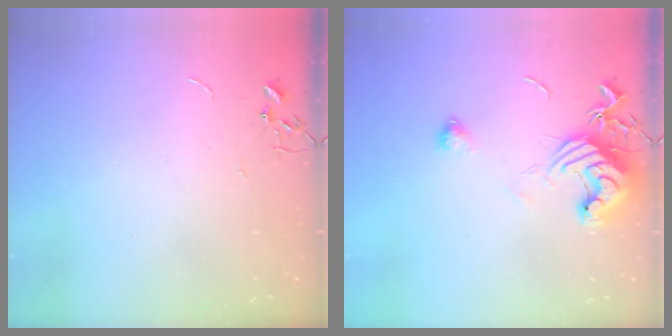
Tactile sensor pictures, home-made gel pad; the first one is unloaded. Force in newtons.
{"total": 12.0, "press": 11.9, "slide": 1.6}